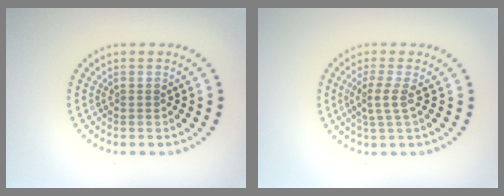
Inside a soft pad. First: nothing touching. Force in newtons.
{"total": 2.1, "press": 1.6, "slide": 1.4}